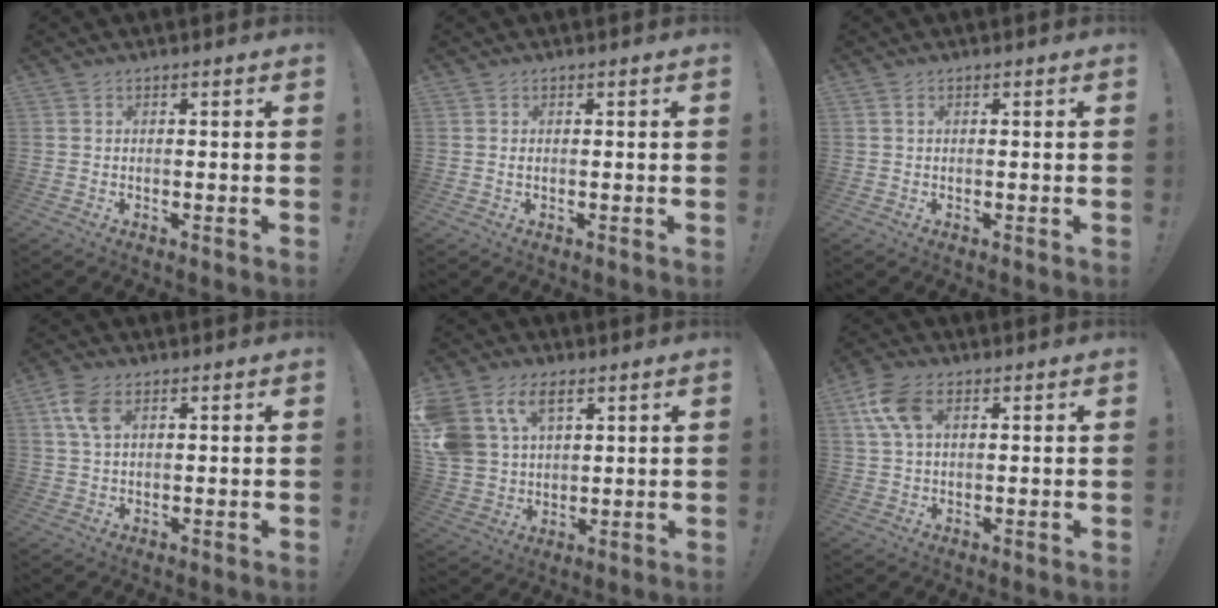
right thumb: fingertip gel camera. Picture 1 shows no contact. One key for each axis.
{"total": 0.5, "fx": 0.0, "fy": 0.2, "fz": 0.5, "tx": -0.007, "ty": 0.000, "tz": -0.001}
{"total": 0.5, "fx": 0.1, "fy": 0.1, "fz": 0.5, "tx": -0.012, "ty": 0.002, "tz": 0.003}
{"total": 6.4, "fx": 2.6, "fy": 3.4, "fz": 4.8, "tx": -0.096, "ty": -0.002, "tz": 0.050}
{"total": 13.5, "fx": 7.0, "fy": 9.0, "fz": 7.2, "tx": -0.146, "ty": -0.031, "tz": 0.139}
{"total": 10.1, "fx": 3.7, "fy": 5.8, "fz": 7.4, "tx": -0.159, "ty": 0.001, "tz": 0.072}